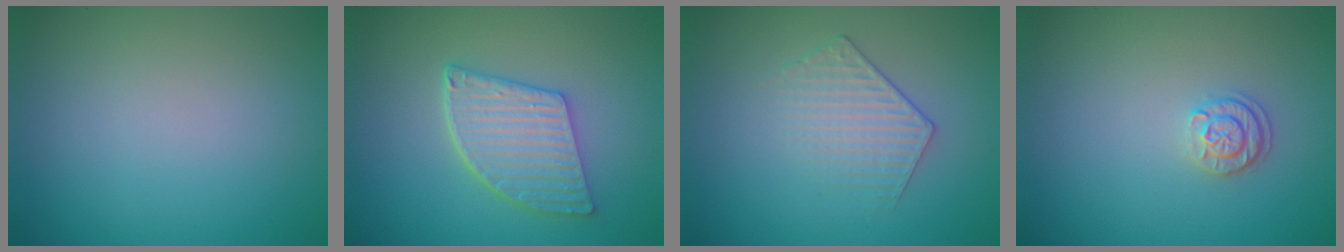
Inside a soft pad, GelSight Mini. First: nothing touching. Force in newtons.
{"total": 5.1, "press": 4.2, "slide": 3.0}
{"total": 1.9, "press": 1.4, "slide": 1.3}
{"total": 1.7, "press": 1.6, "slide": 0.7}